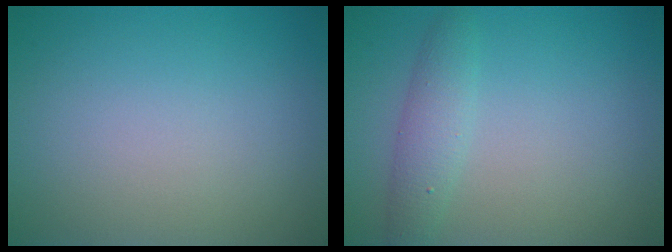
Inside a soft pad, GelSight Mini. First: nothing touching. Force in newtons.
{"total": 2.4, "press": 2.4, "slide": 0.1}